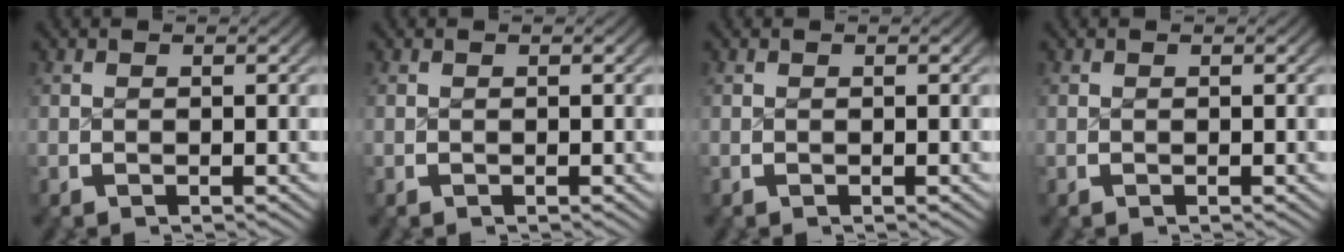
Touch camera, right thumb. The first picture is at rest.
{"total": 0.0}
{"total": 0.0}
{"total": 0.0}